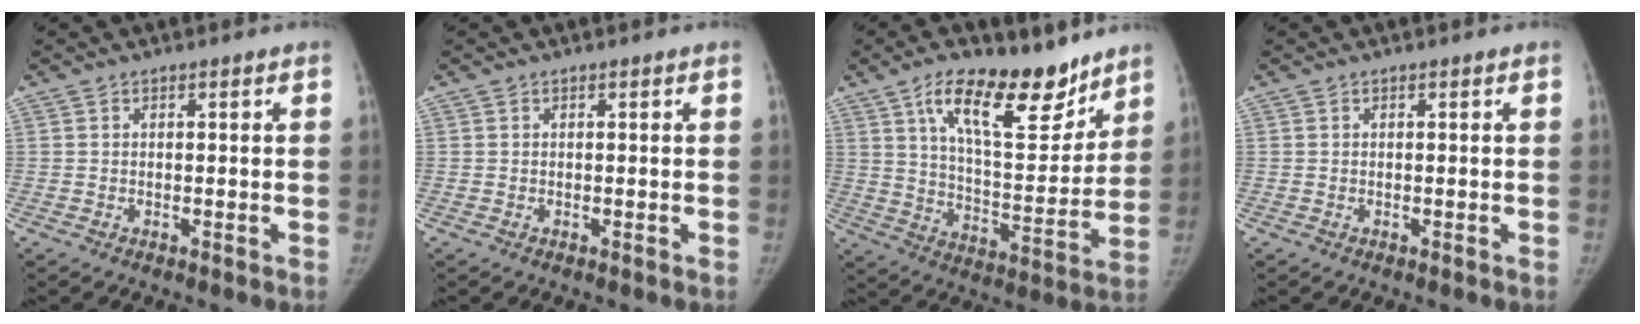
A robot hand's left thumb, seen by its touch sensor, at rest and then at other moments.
{"total": 0.0}
{"total": 18.2, "force": [11.8, 7.6, 11.5], "torque": [-0.138, -0.072, 0.196]}
{"total": 0.0}